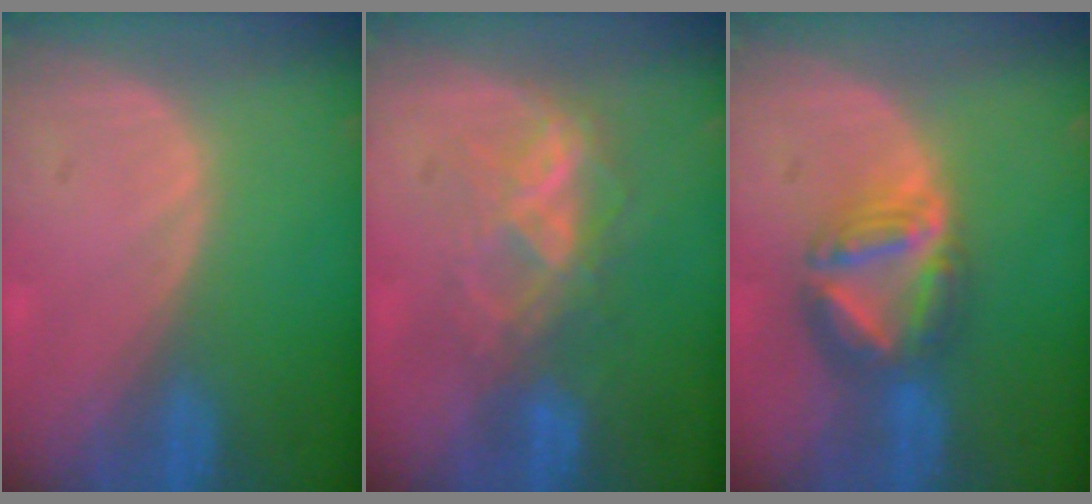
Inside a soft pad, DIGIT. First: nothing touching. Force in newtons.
{"total": 5.9, "press": 5.8, "slide": 1.1}
{"total": 7.5, "press": 6.7, "slide": 3.5}